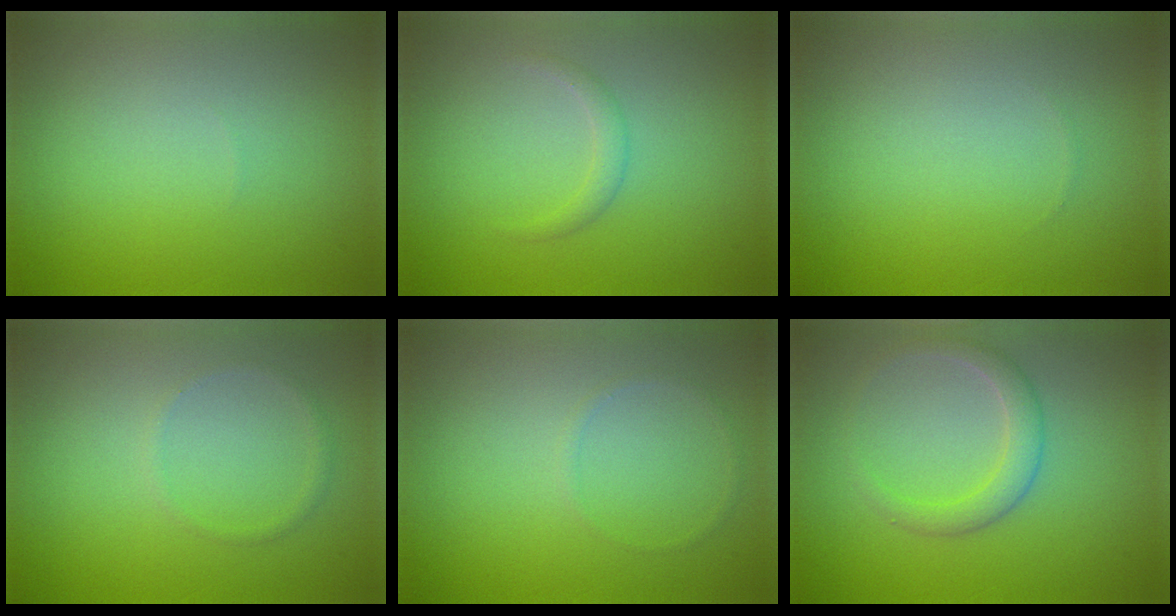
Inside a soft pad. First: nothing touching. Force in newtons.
{"total": 1.2, "press": 1.1, "slide": 0.1}
{"total": 0.0}
{"total": 0.8, "press": 0.8, "slide": 0.2}
{"total": 0.5, "press": 0.5, "slide": 0.1}
{"total": 2.4, "press": 2.4, "slide": 0.2}